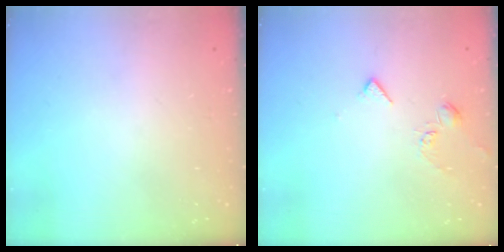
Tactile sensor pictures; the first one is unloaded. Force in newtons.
{"total": 3.9, "press": 3.9, "slide": 0.6}